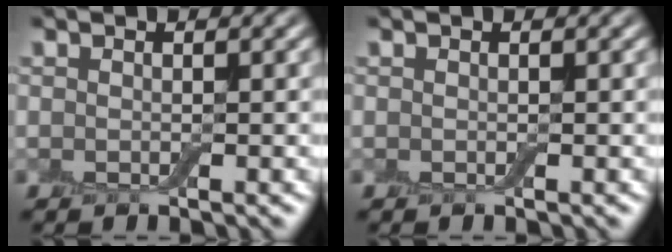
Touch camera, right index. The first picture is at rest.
{"total": 0.0}